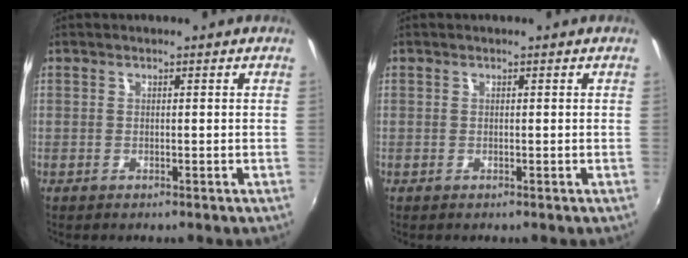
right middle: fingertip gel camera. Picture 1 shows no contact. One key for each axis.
{"total": 0.0}